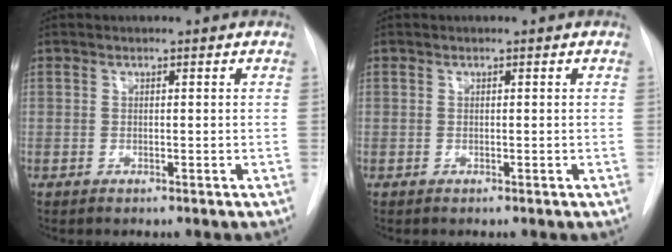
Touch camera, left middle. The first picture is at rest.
{"total": 0.0}